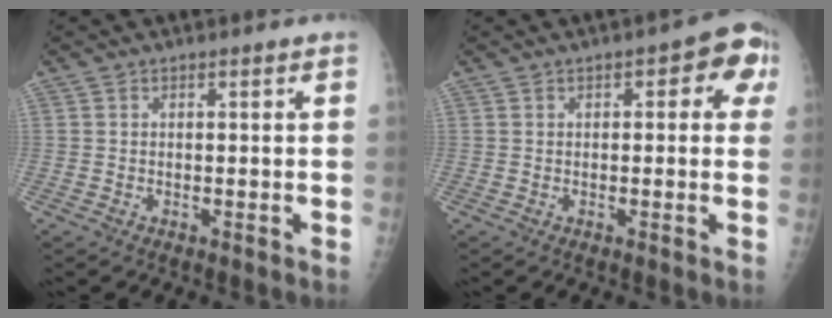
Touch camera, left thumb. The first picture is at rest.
{"total": 6.6, "force": [1.8, 3.1, 5.5], "torque": [-0.030, 0.013, 0.010]}